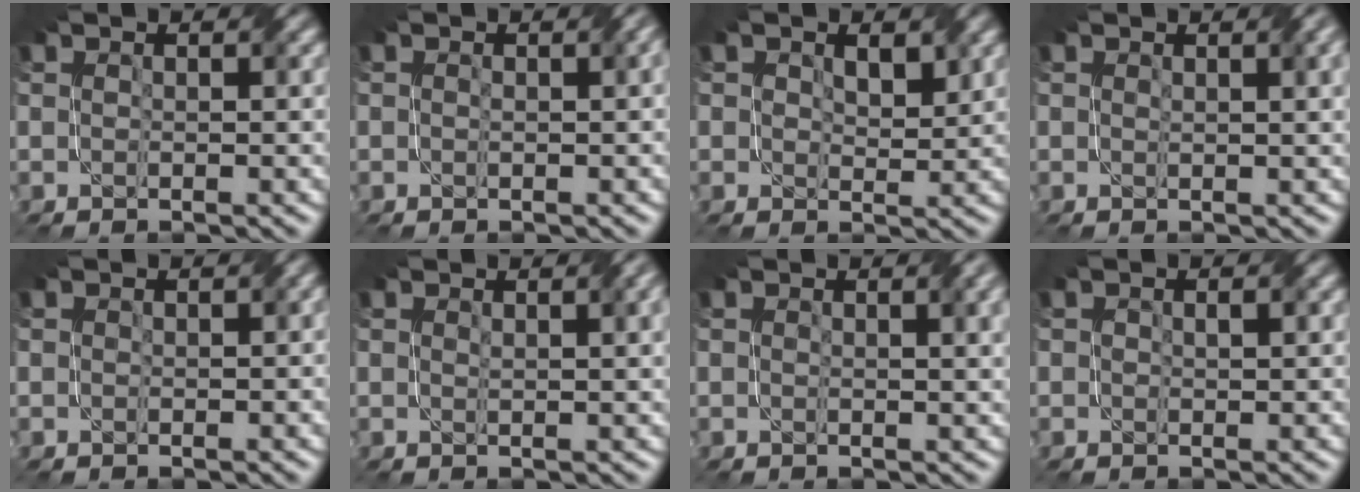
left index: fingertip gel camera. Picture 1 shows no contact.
{"total": 1.3, "force": [-0.1, 0.4, 1.3], "torque": [-0.017, -0.001, 0.001]}
{"total": 2.8, "force": [1.2, 2.0, 1.6], "torque": [-0.032, -0.007, 0.021]}
{"total": 2.0, "force": [0.9, 0.3, 1.7], "torque": [-0.027, 0.003, 0.014]}
{"total": 0.7, "force": [-0.3, 0.5, 0.4], "torque": [-0.007, -0.003, -0.005]}
{"total": 2.3, "force": [1.1, 0.4, 2.0], "torque": [-0.024, 0.004, 0.014]}
{"total": 2.7, "force": [0.9, 0.8, 2.4], "torque": [-0.029, 0.005, 0.013]}
{"total": 0.7, "force": [0.0, 0.5, 0.4], "torque": [-0.011, 0.000, 0.000]}